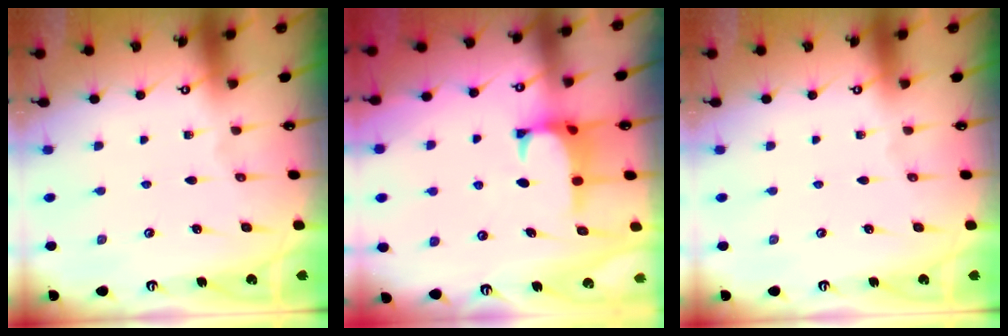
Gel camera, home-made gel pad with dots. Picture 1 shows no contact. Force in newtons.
{"total": 0.9, "press": 0.7, "slide": 0.7}
{"total": 0.0}